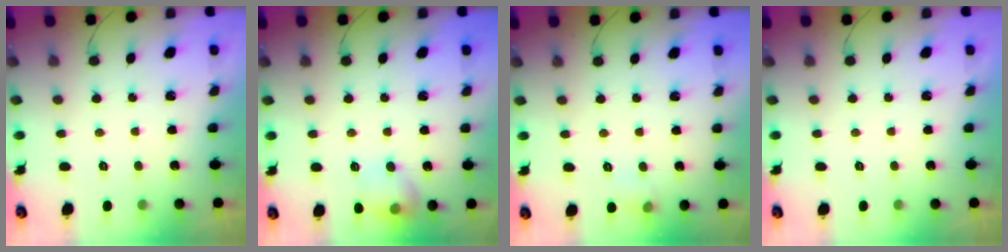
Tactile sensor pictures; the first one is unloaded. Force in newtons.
{"total": 10.8, "press": 10.7, "slide": 1.4}
{"total": 4.9, "press": 4.6, "slide": 1.4}
{"total": 0.0}